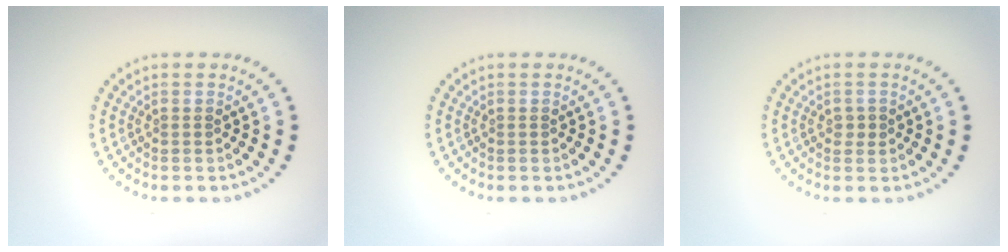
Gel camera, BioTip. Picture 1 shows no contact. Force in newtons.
{"total": 0.0}
{"total": 0.9, "press": 0.9, "slide": 0.1}